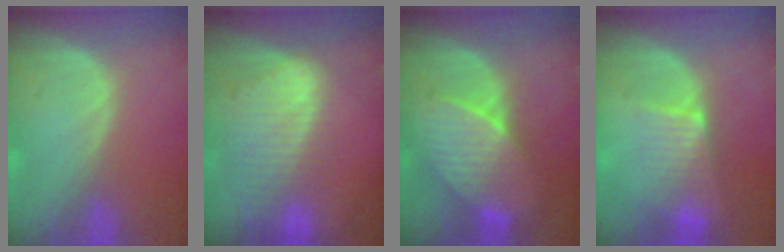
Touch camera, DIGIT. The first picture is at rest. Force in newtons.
{"total": 9.1, "press": 8.0, "slide": 4.4}
{"total": 7.3, "press": 7.2, "slide": 1.3}
{"total": 6.4, "press": 5.6, "slide": 3.1}